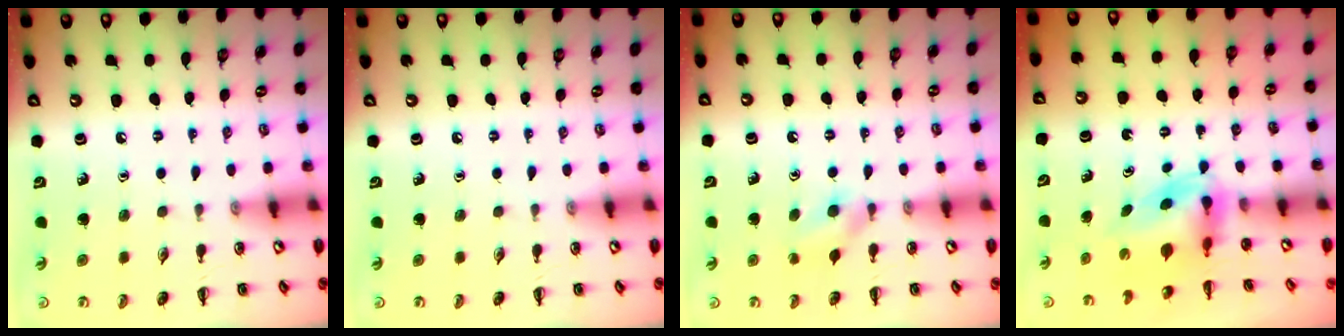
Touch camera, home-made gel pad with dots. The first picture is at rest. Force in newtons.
{"total": 0.0}
{"total": 4.2, "press": 4.0, "slide": 1.2}
{"total": 5.3, "press": 5.2, "slide": 0.9}